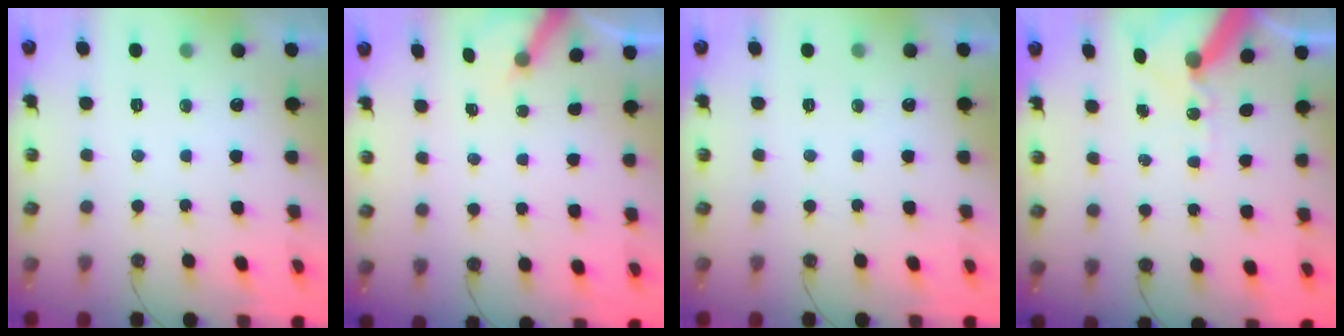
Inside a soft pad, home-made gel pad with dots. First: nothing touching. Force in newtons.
{"total": 3.4, "press": 3.4, "slide": 0.3}
{"total": 0.0}
{"total": 10.3, "press": 10.2, "slide": 1.4}